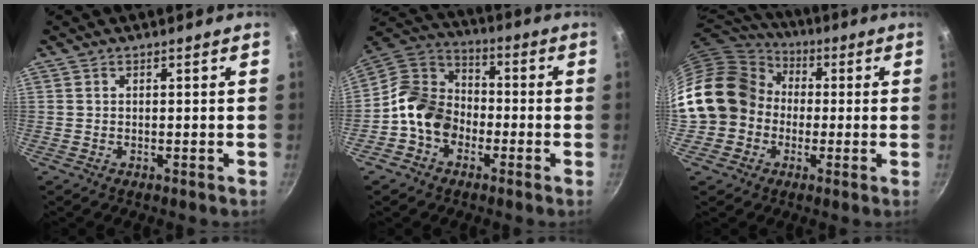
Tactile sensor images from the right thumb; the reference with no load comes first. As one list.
[{"total": 11.8, "force": [-3.6, 9.4, 6.2], "torque": [-0.076, 0.044, -0.087]}, {"total": 18.1, "force": [-0.8, 15.6, 9.1], "torque": [-0.146, 0.053, -0.020]}]